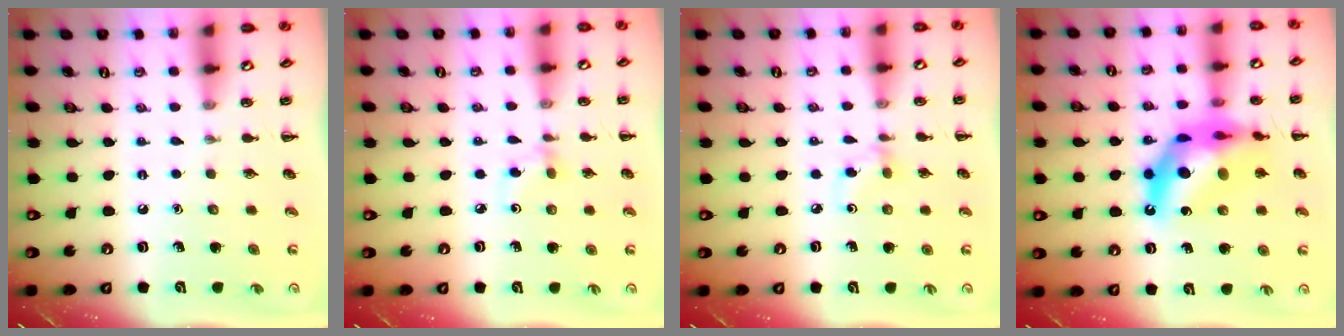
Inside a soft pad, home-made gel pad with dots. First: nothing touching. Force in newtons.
{"total": 3.5, "press": 3.2, "slide": 1.4}
{"total": 3.5, "press": 3.2, "slide": 1.3}
{"total": 17.1, "press": 16.5, "slide": 4.7}